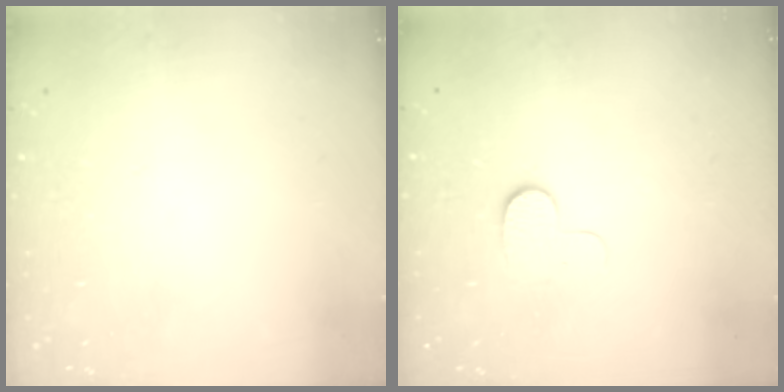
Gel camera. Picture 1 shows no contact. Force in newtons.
{"total": 5.5, "press": 5.4, "slide": 0.8}